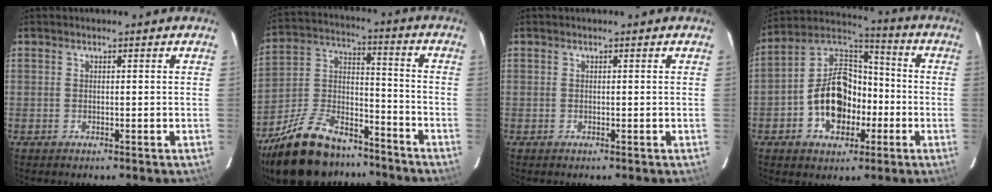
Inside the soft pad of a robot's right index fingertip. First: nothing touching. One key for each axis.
{"total": 23.0, "fx": -16.9, "fy": 10.4, "fz": 11.6, "tx": -0.245, "ty": 0.022, "tz": -0.272}
{"total": 0.0}
{"total": 14.5, "fx": -4.2, "fy": 9.8, "fz": 9.8, "tx": -0.193, "ty": 0.031, "tz": -0.065}